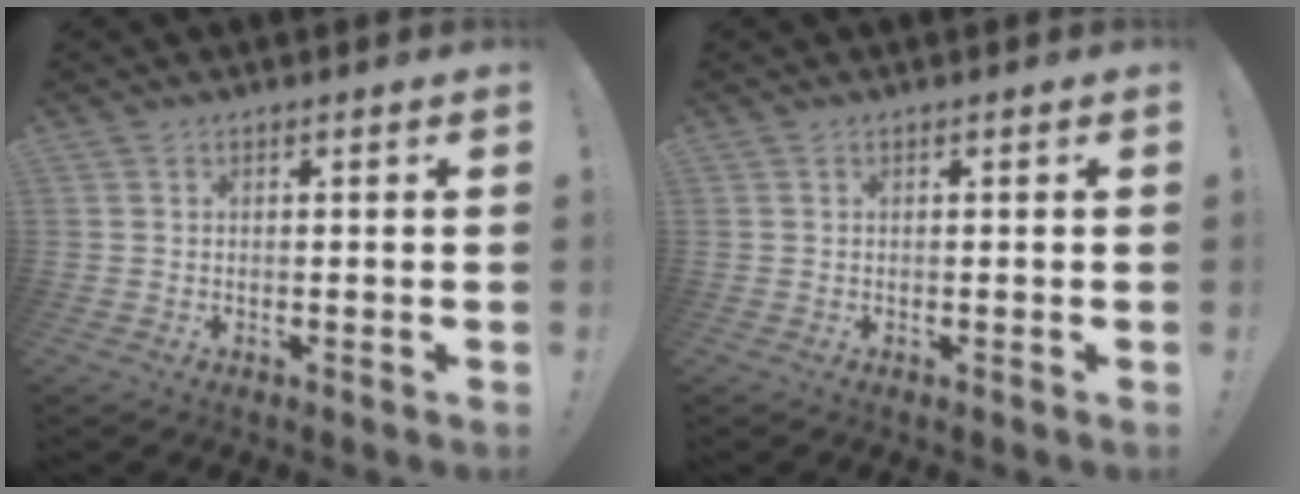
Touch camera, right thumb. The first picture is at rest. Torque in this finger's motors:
{"motor_torque": [-0.01, 0.00, 0.02, 0.02, 0.00]}